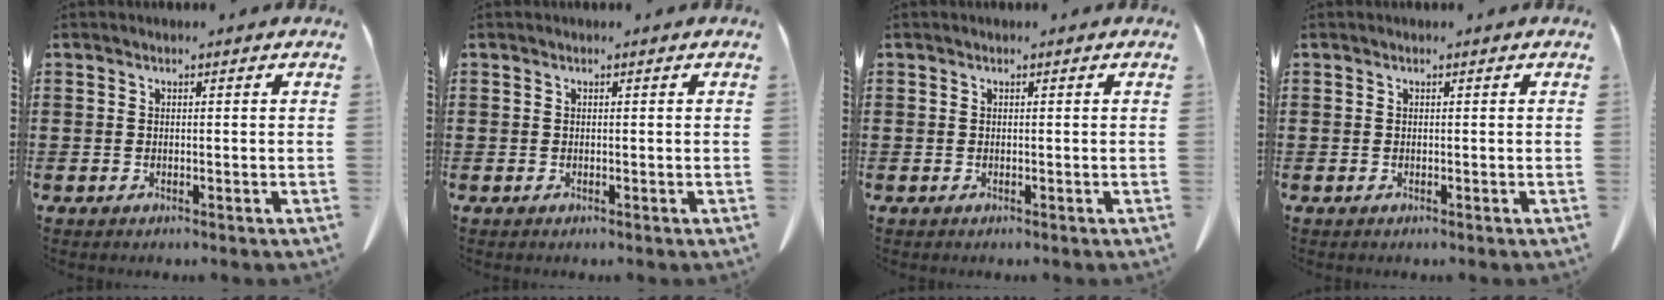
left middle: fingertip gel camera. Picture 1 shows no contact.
{"total": 0.0}
{"total": 0.0}
{"total": 0.0}